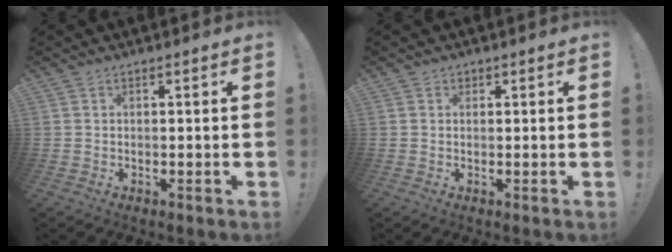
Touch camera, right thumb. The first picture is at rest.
{"total": 1.0, "force": [0.6, 0.8, 0.2], "torque": [0.003, -0.001, 0.009]}